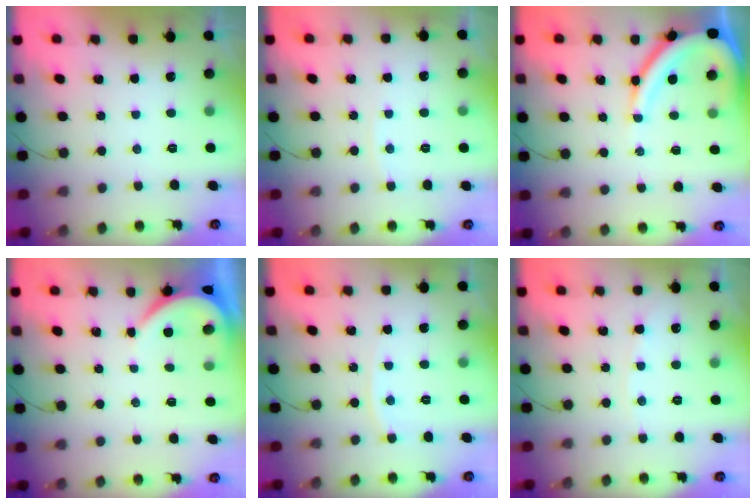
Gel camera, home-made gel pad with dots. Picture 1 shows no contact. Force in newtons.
{"total": 3.5, "press": 3.4, "slide": 0.5}
{"total": 11.4, "press": 11.3, "slide": 1.3}
{"total": 4.0, "press": 3.9, "slide": 0.6}
{"total": 4.4, "press": 4.4, "slide": 0.7}
{"total": 3.5, "press": 3.5, "slide": 0.4}